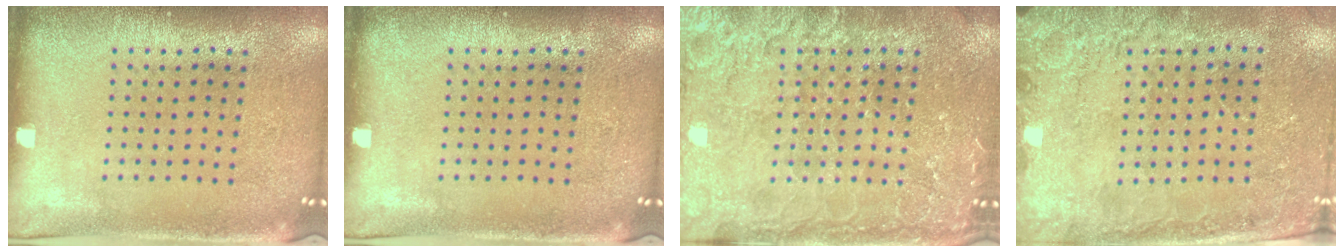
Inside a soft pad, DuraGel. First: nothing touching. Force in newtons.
{"total": 0.0}
{"total": 4.0, "press": 4.0, "slide": 0.5}
{"total": 2.4, "press": 2.4, "slide": 0.6}